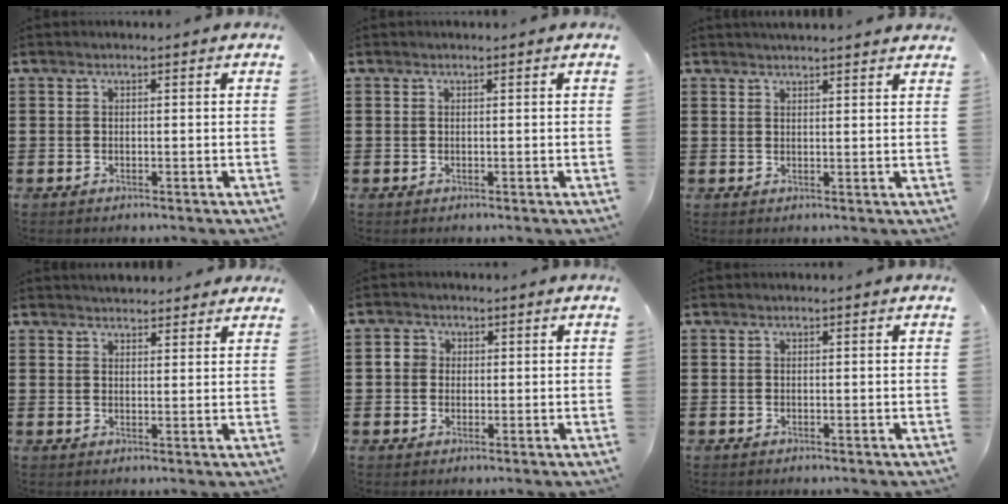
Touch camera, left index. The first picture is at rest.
{"total": 0.0}
{"total": 2.1, "force": [2.0, -0.1, 0.2], "torque": [-0.009, -0.002, 0.040]}
{"total": 2.6, "force": [2.5, 0.6, 0.2], "torque": [-0.002, -0.004, 0.046]}
{"total": 2.4, "force": [0.3, 2.3, 0.8], "torque": [-0.025, 0.010, 0.002]}
{"total": 0.0}